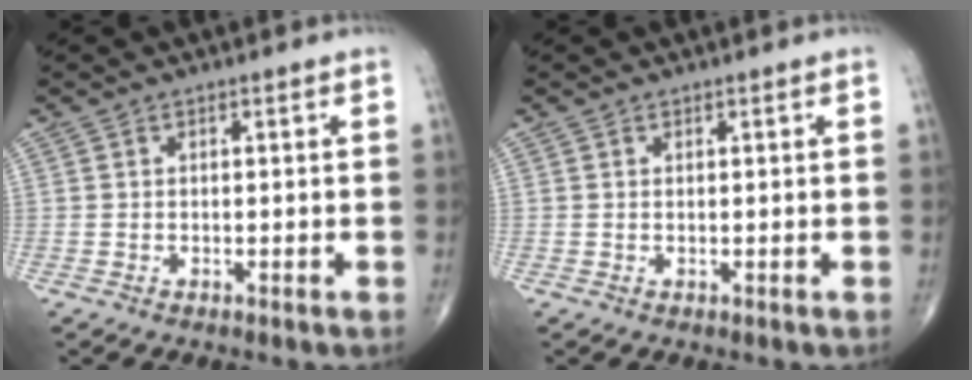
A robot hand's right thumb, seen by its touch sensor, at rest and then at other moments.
{"total": 0.0}